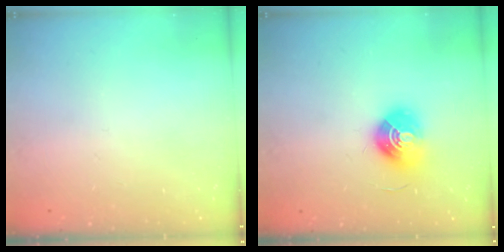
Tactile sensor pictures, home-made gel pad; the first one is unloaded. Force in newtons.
{"total": 10.0, "press": 10.0, "slide": 0.4}